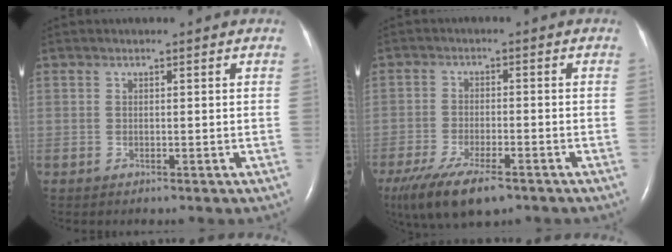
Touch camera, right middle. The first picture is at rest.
{"total": 12.0, "force": [-8.2, 3.6, 7.9], "torque": [-0.157, -0.026, -0.135]}